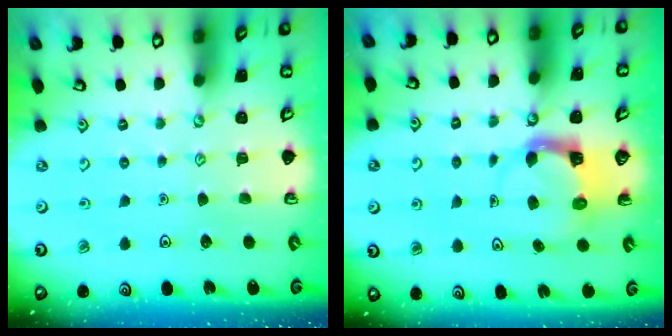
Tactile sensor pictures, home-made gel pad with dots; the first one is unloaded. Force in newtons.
{"total": 4.0, "press": 3.9, "slide": 0.4}